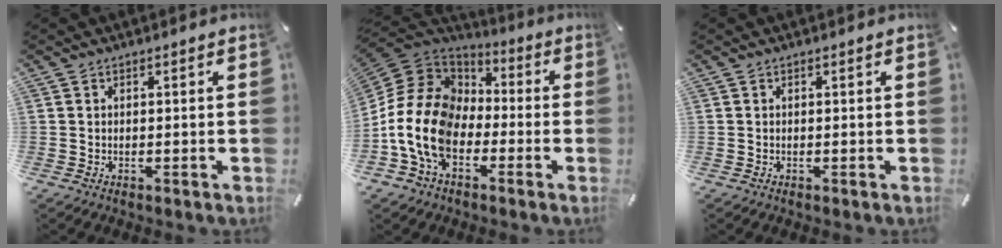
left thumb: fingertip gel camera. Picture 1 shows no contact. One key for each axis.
{"total": 15.1, "fx": -4.9, "fy": 11.8, "fz": 8.2, "tx": -0.206, "ty": 0.018, "tz": -0.095}
{"total": 0.0}